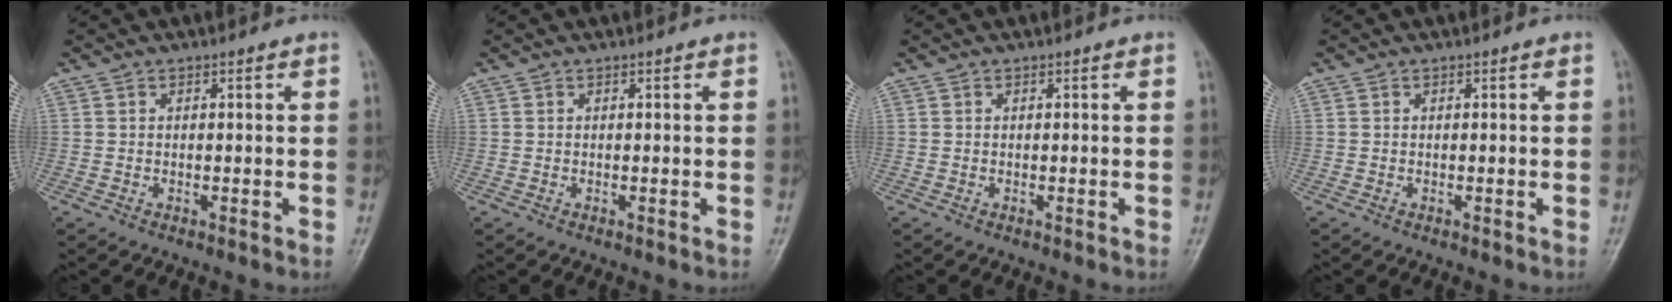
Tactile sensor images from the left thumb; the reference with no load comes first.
{"total": 0.0}
{"total": 0.0}
{"total": 0.0}